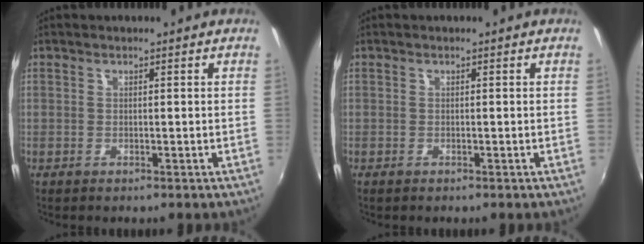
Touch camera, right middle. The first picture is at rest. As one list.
[{"total": 0.5, "force": [-0.4, 0.3, 0.1], "torque": [-0.005, -0.004, -0.008]}]